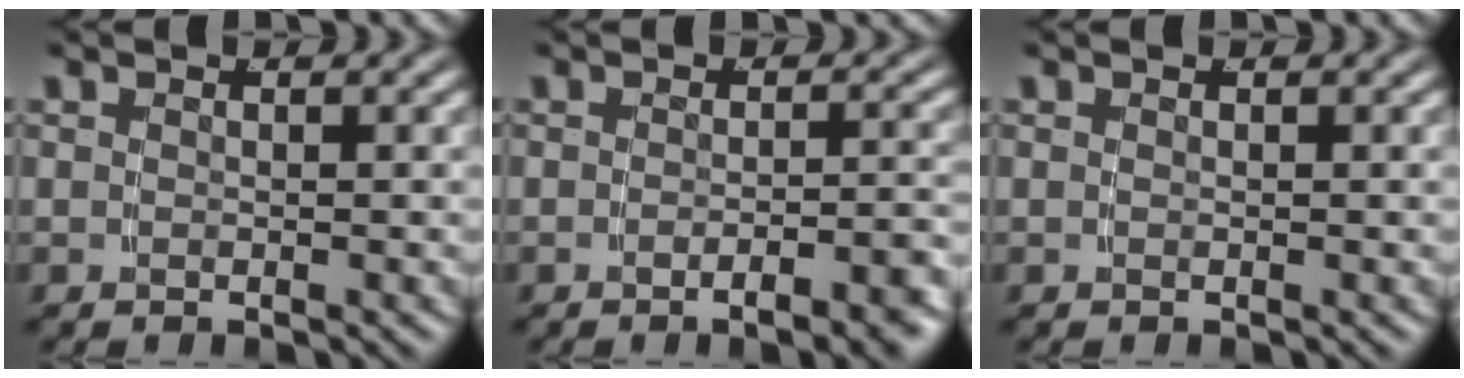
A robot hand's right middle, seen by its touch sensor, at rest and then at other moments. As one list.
[{"total": 3.1, "force": [-2.4, 0.0, 2.0], "torque": [-0.022, 0.004, -0.041]}, {"total": 0.0}]